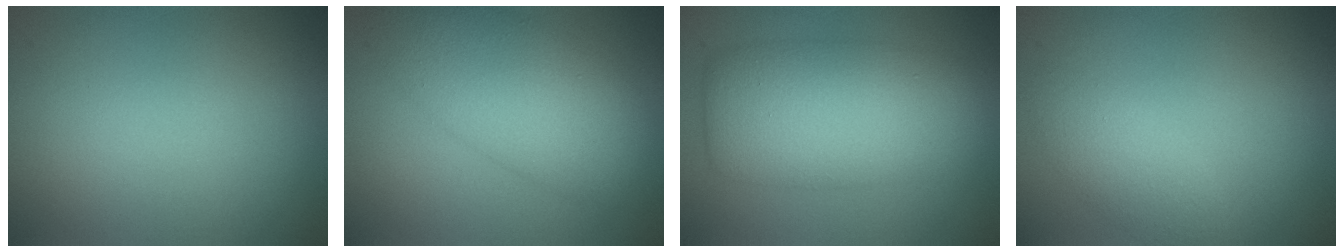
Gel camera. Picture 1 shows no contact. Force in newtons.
{"total": 7.3, "press": 7.3, "slide": 0.2}
{"total": 8.3, "press": 8.3, "slide": 0.4}
{"total": 3.4, "press": 3.4, "slide": 0.2}